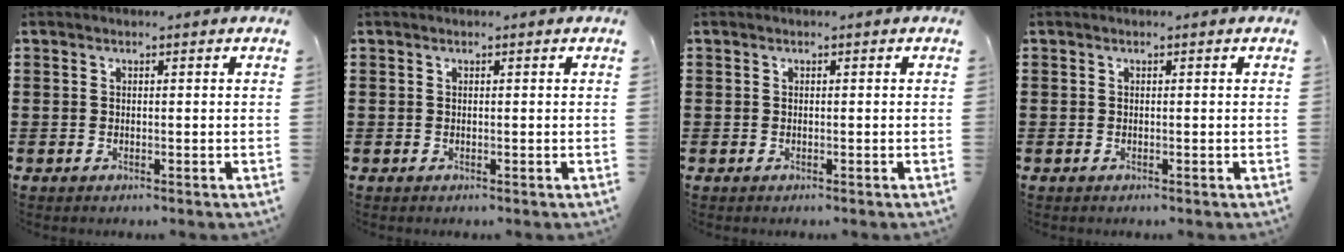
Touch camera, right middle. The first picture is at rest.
{"total": 0.0}
{"total": 0.6, "force": [-0.1, 0.6, 0.0], "torque": [-0.001, 0.006, -0.004]}
{"total": 0.0}